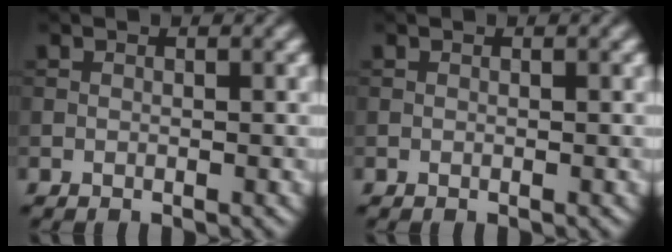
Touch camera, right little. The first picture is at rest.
{"total": 0.0}